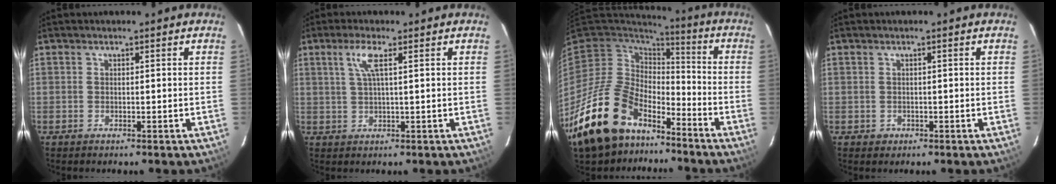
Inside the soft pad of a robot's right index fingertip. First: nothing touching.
{"total": 3.9, "force": [1.5, 0.1, 3.6], "torque": [-0.075, 0.002, 0.032]}
{"total": 21.9, "force": [-14.7, 12.2, 10.8], "torque": [-0.229, -0.011, -0.241]}
{"total": 1.4, "force": [-0.4, 1.3, 0.2], "torque": [-0.001, 0.002, 0.002]}